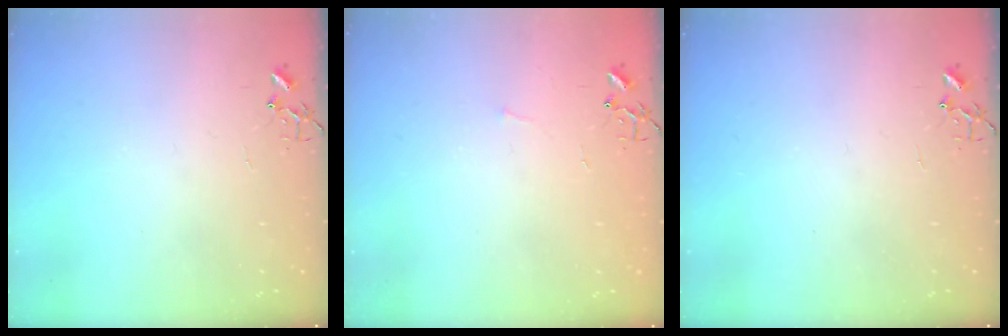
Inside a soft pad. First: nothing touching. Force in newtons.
{"total": 2.8, "press": 2.8, "slide": 0.3}
{"total": 0.0}